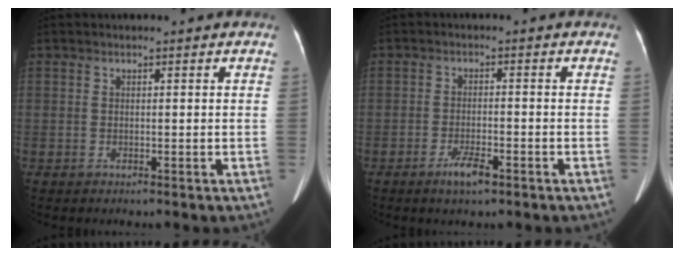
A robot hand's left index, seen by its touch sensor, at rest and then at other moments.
{"total": 3.6, "force": [-2.4, 0.7, 2.6], "torque": [-0.053, -0.007, -0.041]}